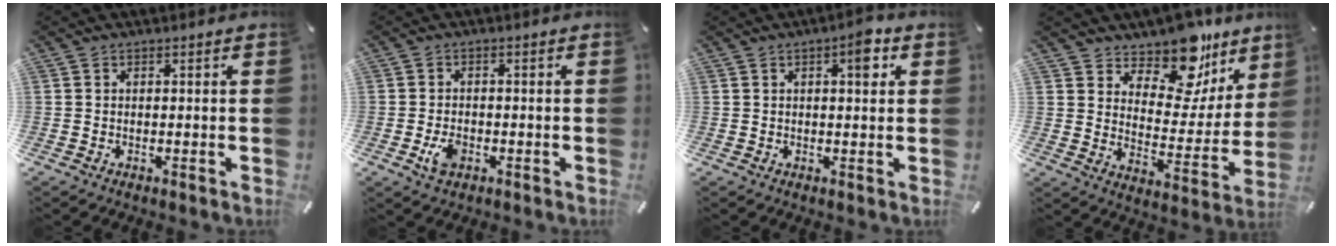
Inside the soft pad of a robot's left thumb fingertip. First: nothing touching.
{"total": 3.8, "force": [-1.4, 2.5, 2.5], "torque": [-0.055, 0.003, -0.026]}
{"total": 5.1, "force": [1.9, 2.0, 4.3], "torque": [-0.050, -0.006, 0.022]}
{"total": 15.7, "force": [13.1, 7.0, 5.2], "torque": [-0.076, -0.115, 0.228]}